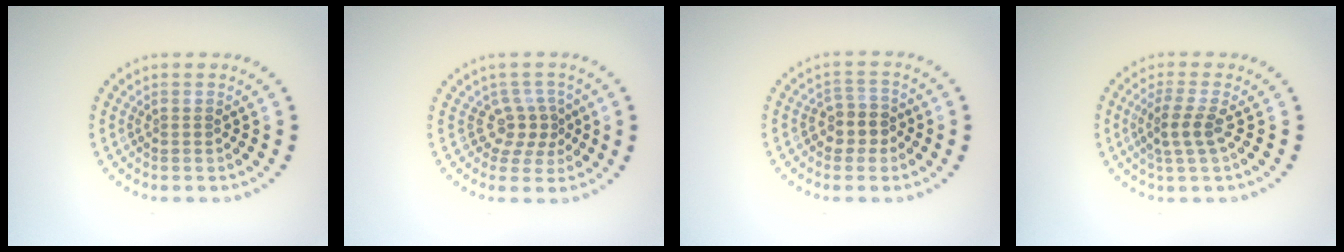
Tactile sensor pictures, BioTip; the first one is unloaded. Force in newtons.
{"total": 2.5, "press": 1.8, "slide": 1.8}
{"total": 2.3, "press": 2.1, "slide": 1.1}
{"total": 2.4, "press": 2.0, "slide": 1.3}